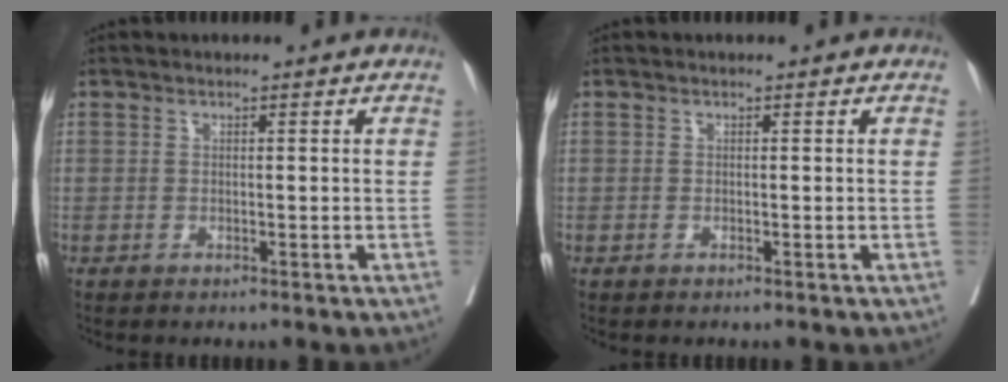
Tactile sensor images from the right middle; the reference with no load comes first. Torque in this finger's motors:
{"motor_torque": [-0.03, -0.02, 0.00, 0.00]}